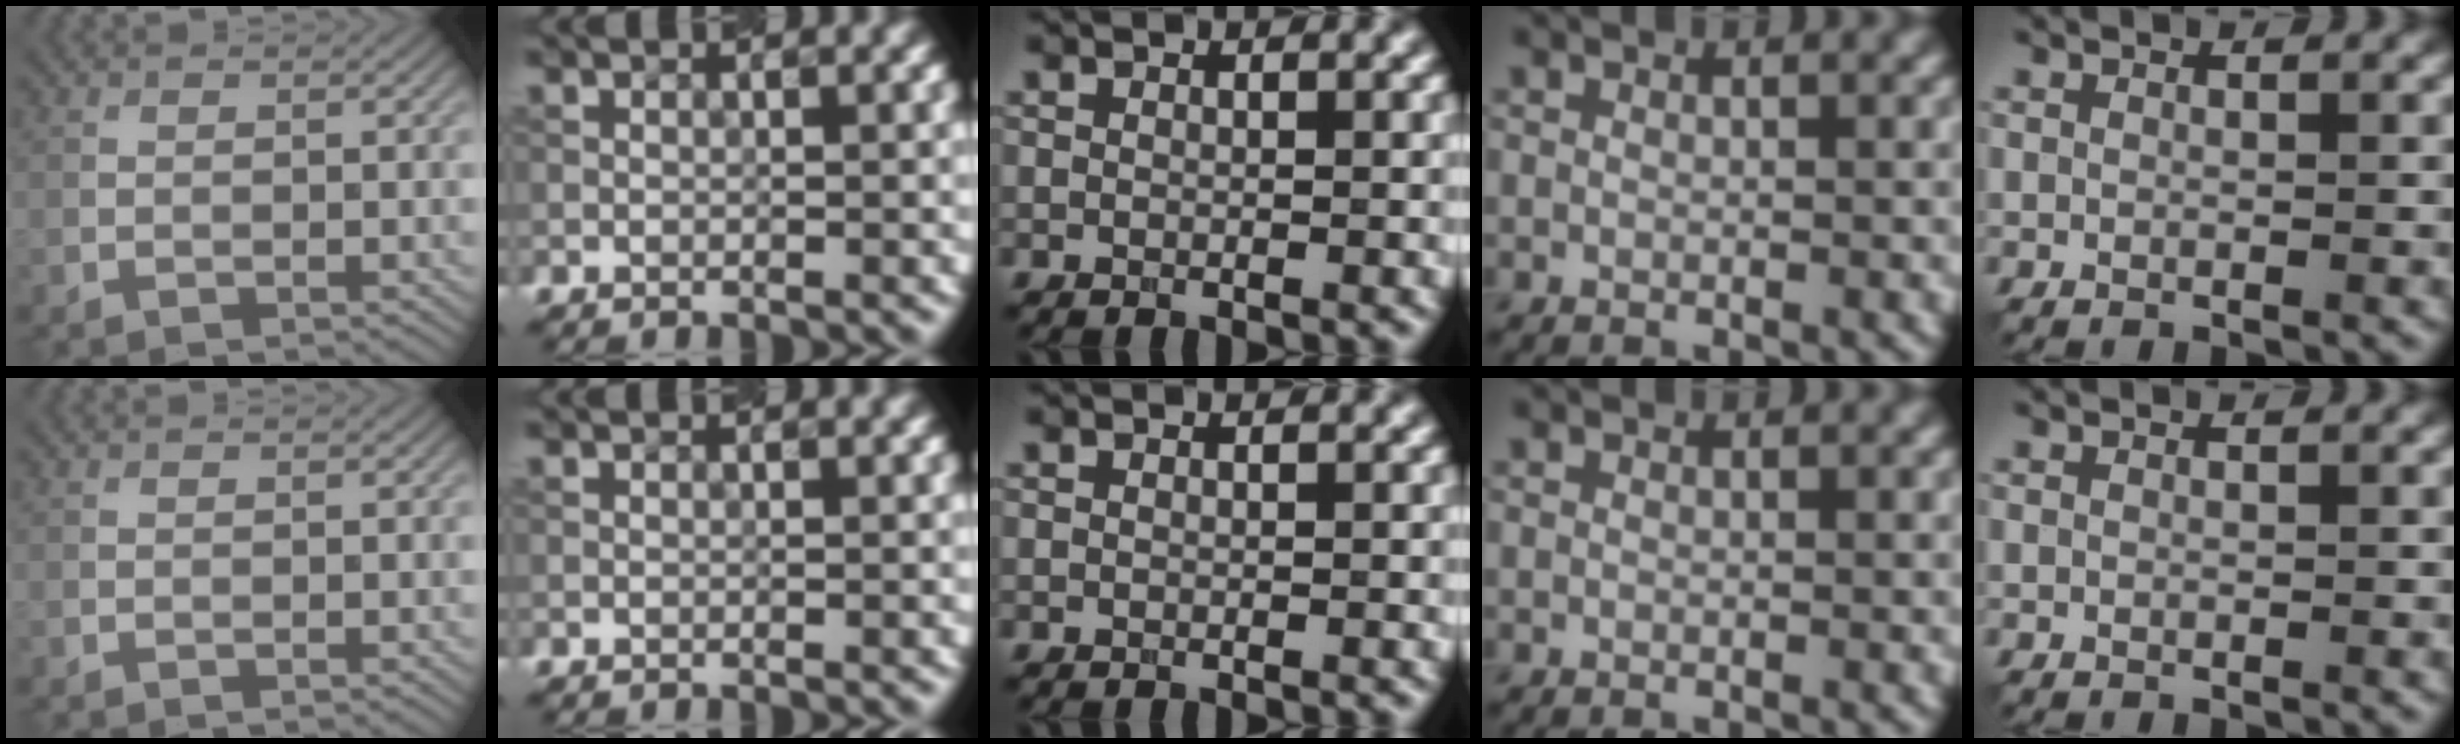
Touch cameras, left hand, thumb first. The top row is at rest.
{}